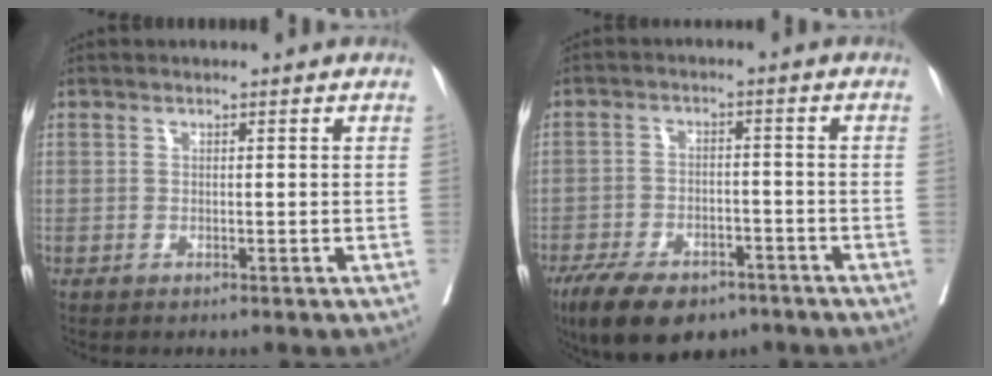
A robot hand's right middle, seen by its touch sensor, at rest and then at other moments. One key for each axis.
{"total": 12.2, "fx": -8.7, "fy": 5.5, "fz": 6.6, "tx": -0.114, "ty": -0.004, "tz": -0.137}